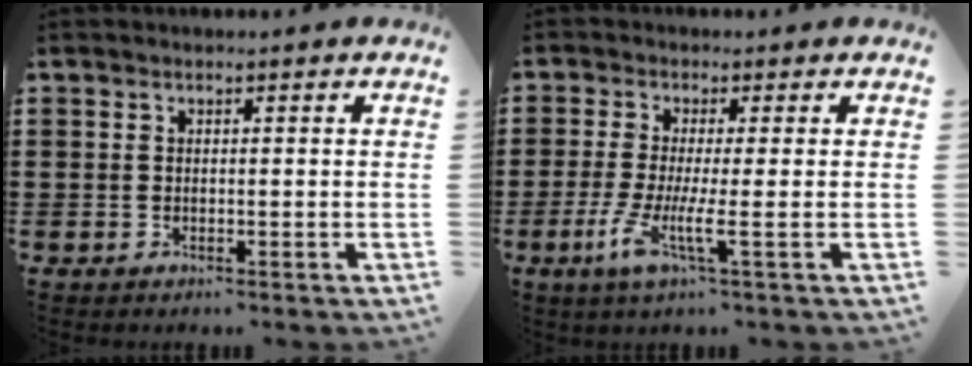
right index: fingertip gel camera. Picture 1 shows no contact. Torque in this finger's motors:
{"motor_torque": [1.05, 0.45, 0.43, 0.12]}